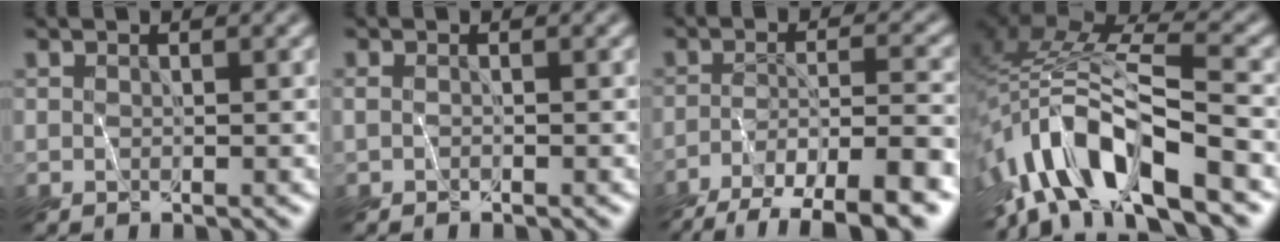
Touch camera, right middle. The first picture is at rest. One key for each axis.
{"total": 0.8, "fx": -0.3, "fy": 0.4, "fz": 0.7, "tx": -0.016, "ty": -0.002, "tz": -0.006}
{"total": 9.0, "fx": -6.9, "fy": 1.3, "fz": 5.6, "tx": -0.091, "ty": 0.000, "tz": -0.117}
{"total": 10.2, "fx": -6.5, "fy": 2.7, "fz": 7.4, "tx": -0.136, "ty": 0.013, "tz": -0.129}